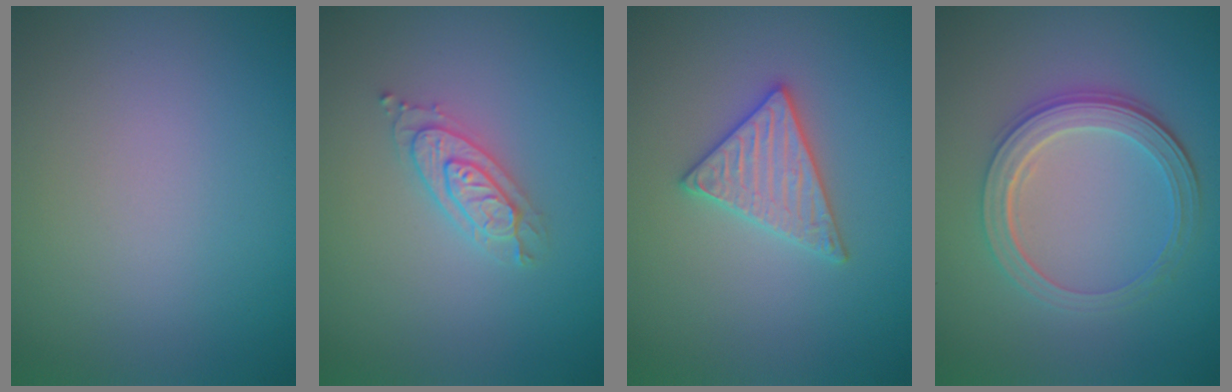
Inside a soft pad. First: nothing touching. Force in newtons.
{"total": 2.6, "press": 2.6, "slide": 0.5}
{"total": 2.9, "press": 2.9, "slide": 0.3}
{"total": 4.5, "press": 3.6, "slide": 2.7}